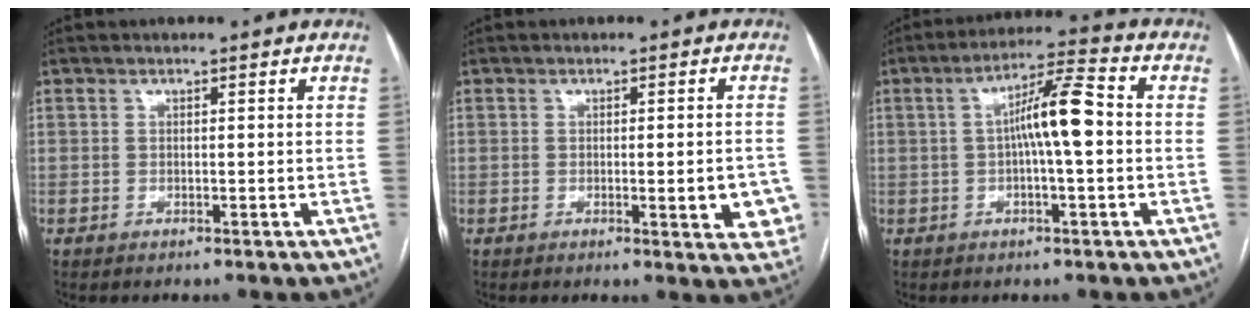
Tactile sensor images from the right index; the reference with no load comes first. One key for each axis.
{"total": 5.9, "fx": -1.6, "fy": 1.5, "fz": 5.5, "tx": -0.054, "ty": -0.001, "tz": -0.015}
{"total": 8.5, "fx": 0.1, "fy": 0.8, "fz": 8.4, "tx": -0.150, "ty": 0.022, "tz": -0.004}